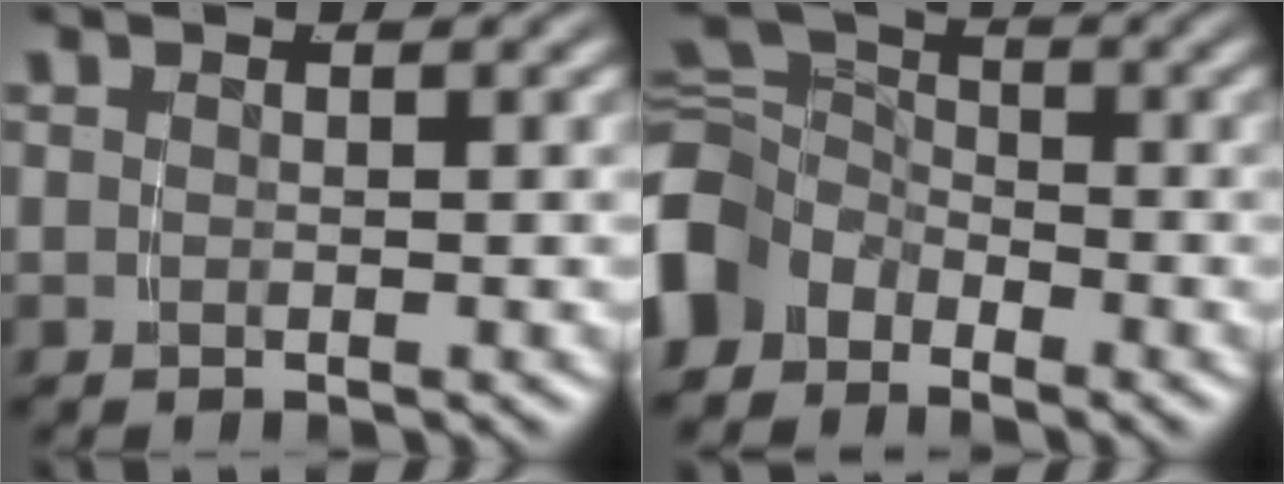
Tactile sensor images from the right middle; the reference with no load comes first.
{"total": 6.8, "force": [-1.8, 5.8, 3.0], "torque": [-0.073, -0.020, -0.034]}